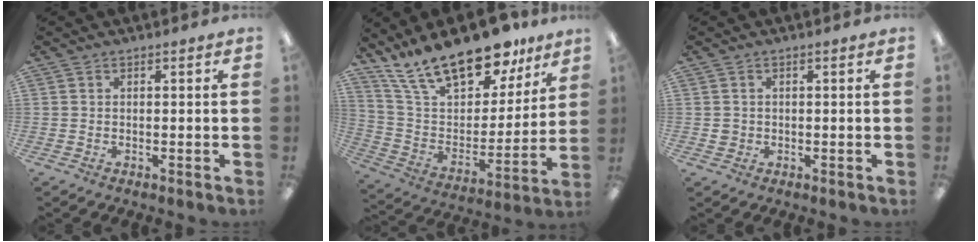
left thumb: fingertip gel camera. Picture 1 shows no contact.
{"total": 22.8, "force": [17.6, 9.0, 11.4], "torque": [-0.212, -0.114, 0.310]}
{"total": 1.4, "force": [0.1, 1.4, 0.2], "torque": [-0.006, 0.005, -0.001]}